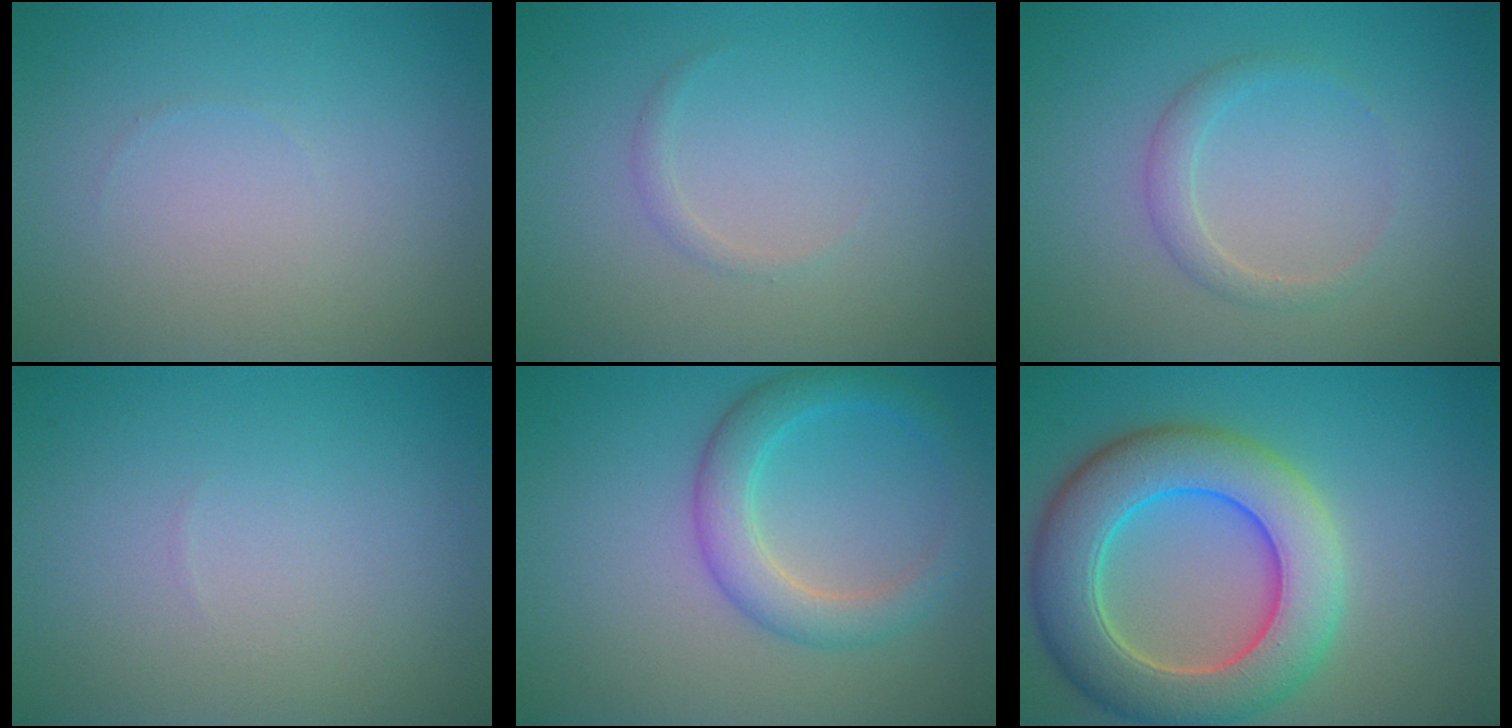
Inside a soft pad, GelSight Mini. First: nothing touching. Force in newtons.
{"total": 0.6, "press": 0.6, "slide": 0.0}
{"total": 1.6, "press": 1.6, "slide": 0.1}
{"total": 0.0}
{"total": 3.7, "press": 3.7, "slide": 0.2}
{"total": 9.3, "press": 9.3, "slide": 0.8}